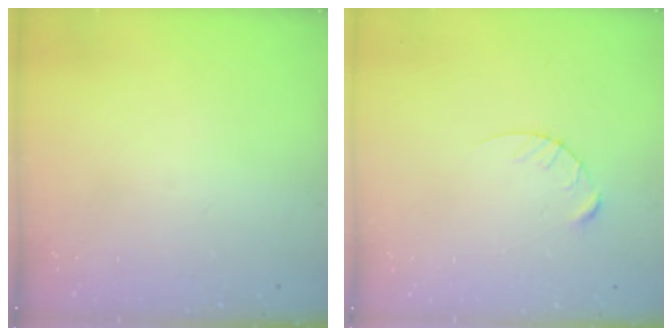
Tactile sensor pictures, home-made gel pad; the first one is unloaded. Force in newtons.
{"total": 5.7, "press": 5.7, "slide": 0.5}